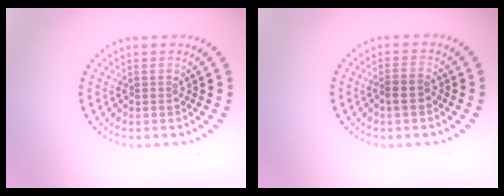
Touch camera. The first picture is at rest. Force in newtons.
{"total": 1.5, "press": 1.3, "slide": 0.7}